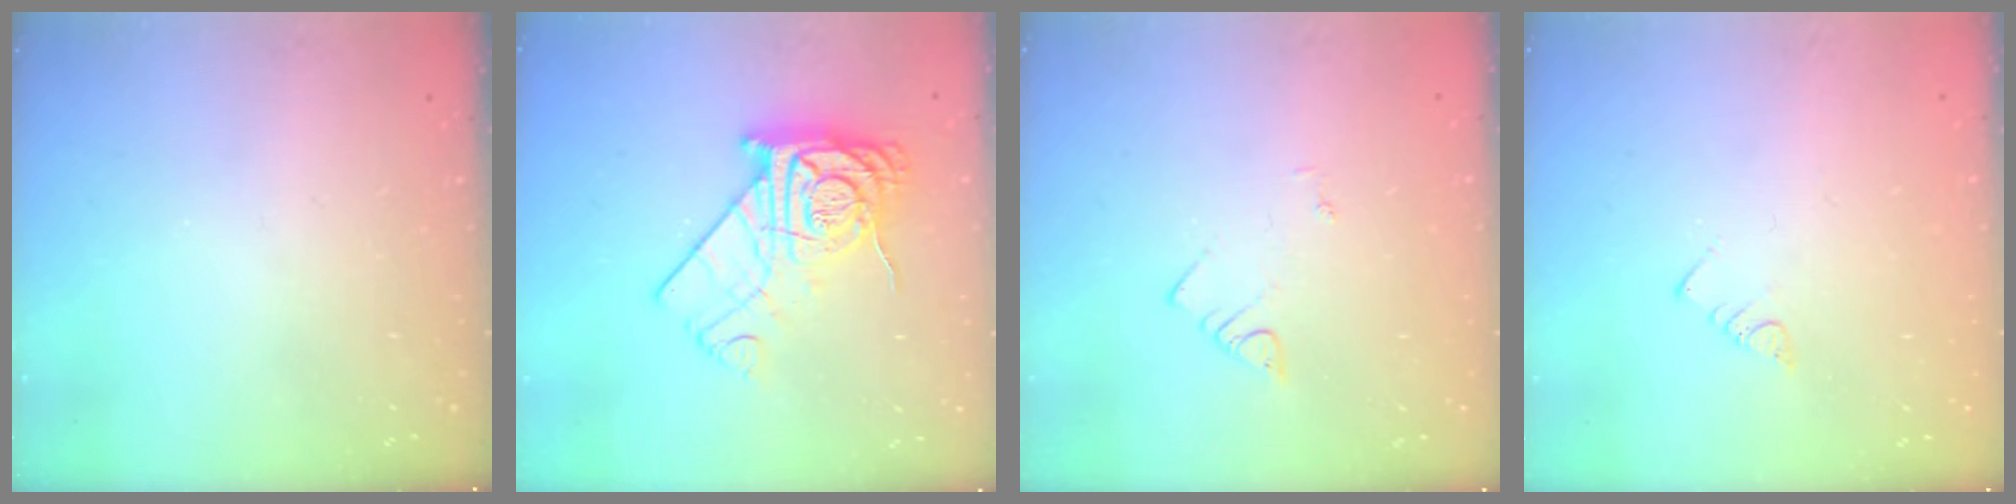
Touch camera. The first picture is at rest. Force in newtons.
{"total": 18.7, "press": 18.7, "slide": 1.0}
{"total": 2.1, "press": 2.1, "slide": 0.4}
{"total": 3.0, "press": 3.0, "slide": 0.2}